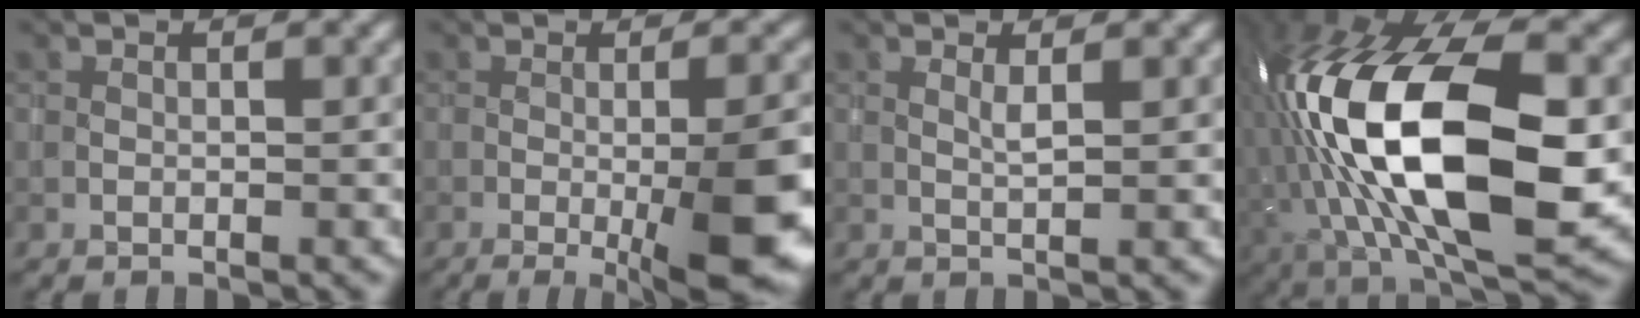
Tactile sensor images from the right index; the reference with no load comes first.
{"total": 9.1, "force": [-2.6, 2.0, 8.5], "torque": [-0.126, -0.009, -0.035]}
{"total": 0.9, "force": [0.6, -0.1, 0.7], "torque": [-0.018, -0.001, 0.011]}
{"total": 17.6, "force": [-0.6, 8.3, 15.5], "torque": [-0.299, 0.003, -0.016]}